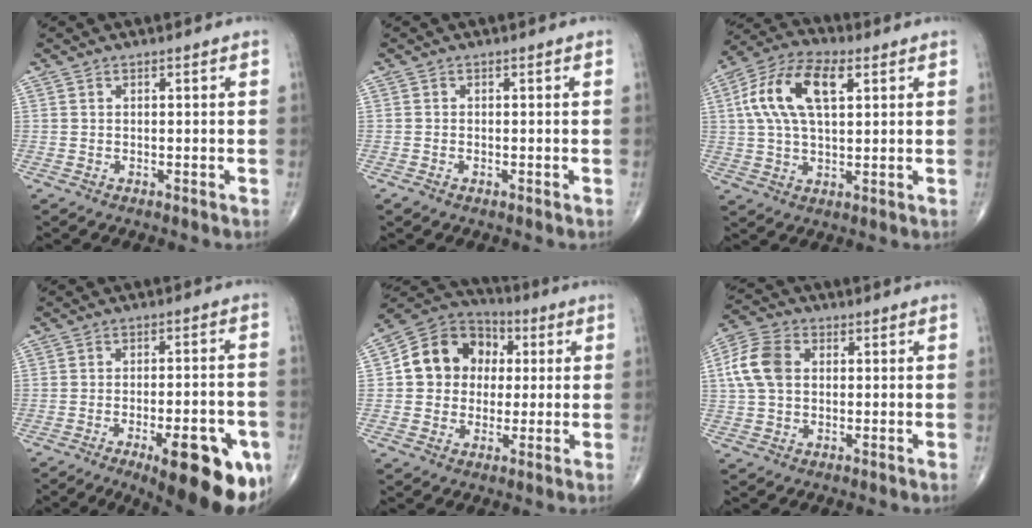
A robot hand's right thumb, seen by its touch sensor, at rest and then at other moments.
{"total": 0.9, "force": [-0.5, 0.6, 0.5], "torque": [-0.014, -0.001, -0.011]}
{"total": 14.1, "force": [4.0, 7.1, 11.5], "torque": [-0.226, 0.017, 0.070]}
{"total": 18.6, "force": [-8.6, 6.3, 15.2], "torque": [-0.146, 0.024, -0.107]}
{"total": 13.4, "force": [1.7, 11.5, 6.7], "torque": [-0.076, 0.020, 0.020]}
{"total": 9.0, "force": [1.3, 6.4, 6.1], "torque": [-0.125, 0.017, 0.020]}